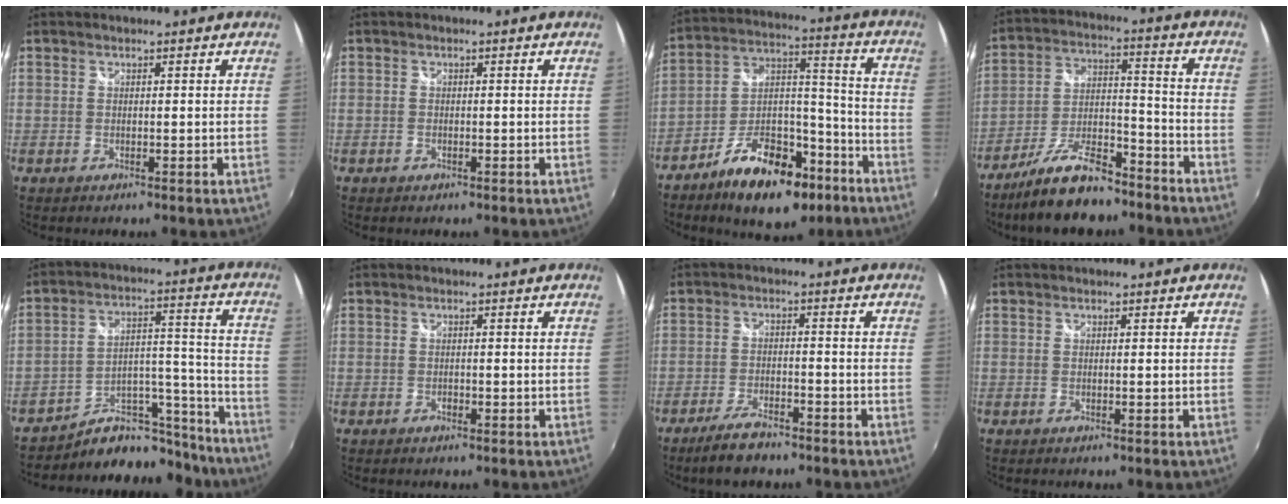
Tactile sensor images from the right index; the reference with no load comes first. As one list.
[{"total": 0.9, "force": [-0.5, 0.7, 0.2], "torque": [-0.003, -0.002, -0.010]}, {"total": 17.5, "force": [-10.8, 8.5, 10.9], "torque": [-0.186, 0.026, -0.169]}, {"total": 16.4, "force": [-12.1, 5.6, 9.5], "torque": [-0.189, 0.001, -0.208]}, {"total": 16.0, "force": [-14.3, 6.5, 2.8], "torque": [-0.028, 0.074, -0.207]}, {"total": 0.7, "force": [-0.5, 0.5, 0.2], "torque": [-0.005, -0.001, -0.008]}, {"total": 6.7, "force": [-5.3, 2.0, 3.6], "torque": [-0.090, -0.007, -0.095]}, {"total": 0.0}]